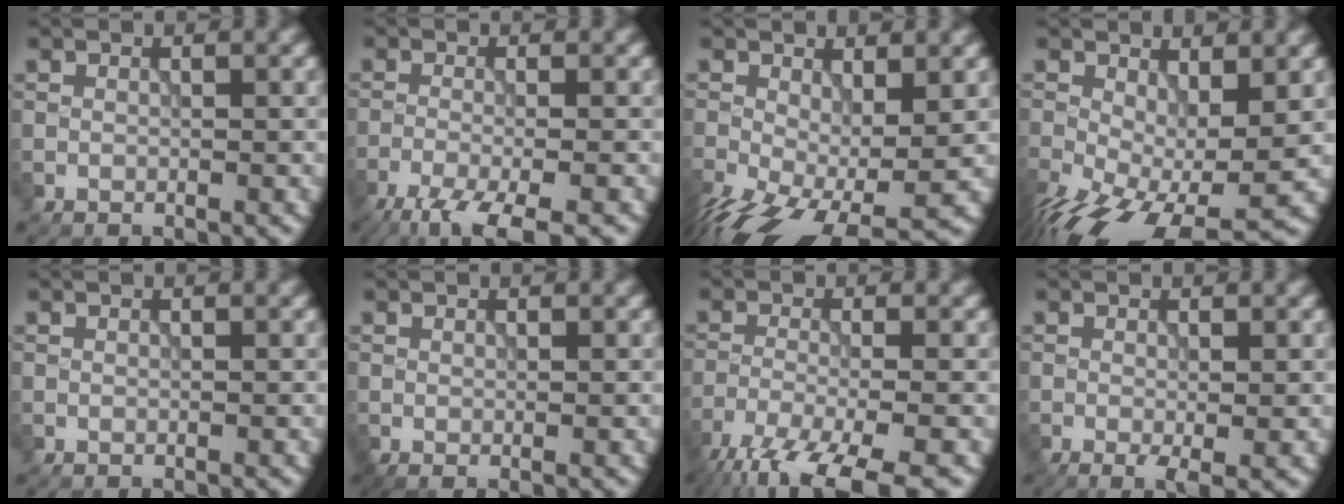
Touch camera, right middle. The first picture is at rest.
{"total": 6.1, "force": [-4.3, 1.3, 4.1], "torque": [-0.064, -0.016, -0.086]}
{"total": 11.2, "force": [-4.5, 5.1, 9.0], "torque": [-0.187, -0.050, -0.063]}
{"total": 12.6, "force": [-4.2, 5.8, 10.3], "torque": [-0.204, -0.046, -0.052]}
{"total": 0.0}
{"total": 0.6, "force": [0.1, 0.1, 0.5], "torque": [-0.009, -0.001, 0.000]}
{"total": 8.9, "force": [-6.3, 2.0, 6.0], "torque": [-0.109, -0.017, -0.121]}
{"total": 2.1, "force": [-0.6, 0.3, 2.0], "torque": [-0.034, -0.010, -0.009]}